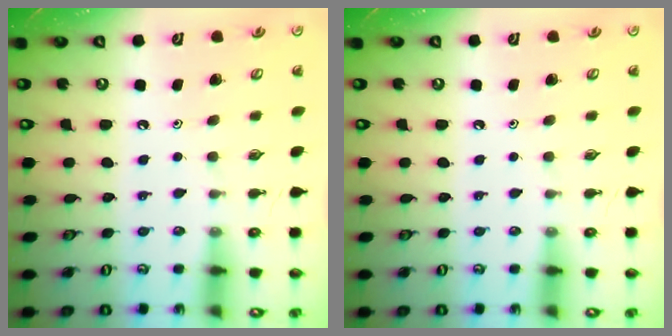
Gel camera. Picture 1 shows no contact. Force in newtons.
{"total": 0.0}